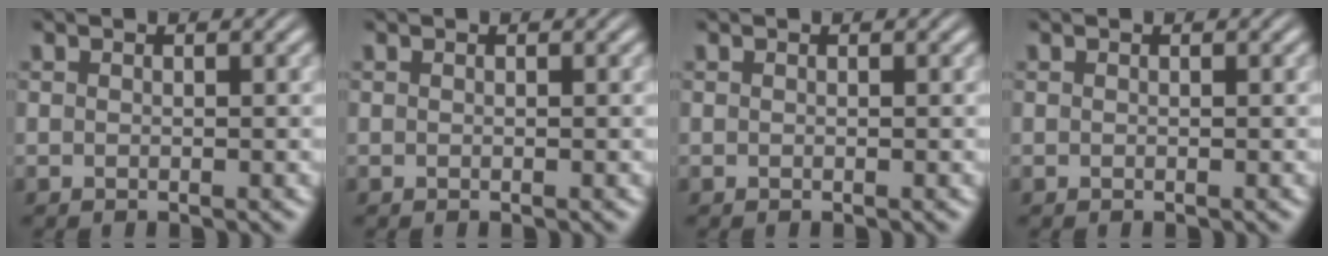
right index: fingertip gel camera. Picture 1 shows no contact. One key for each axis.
{"total": 0.0}
{"total": 0.0}
{"total": 0.0}